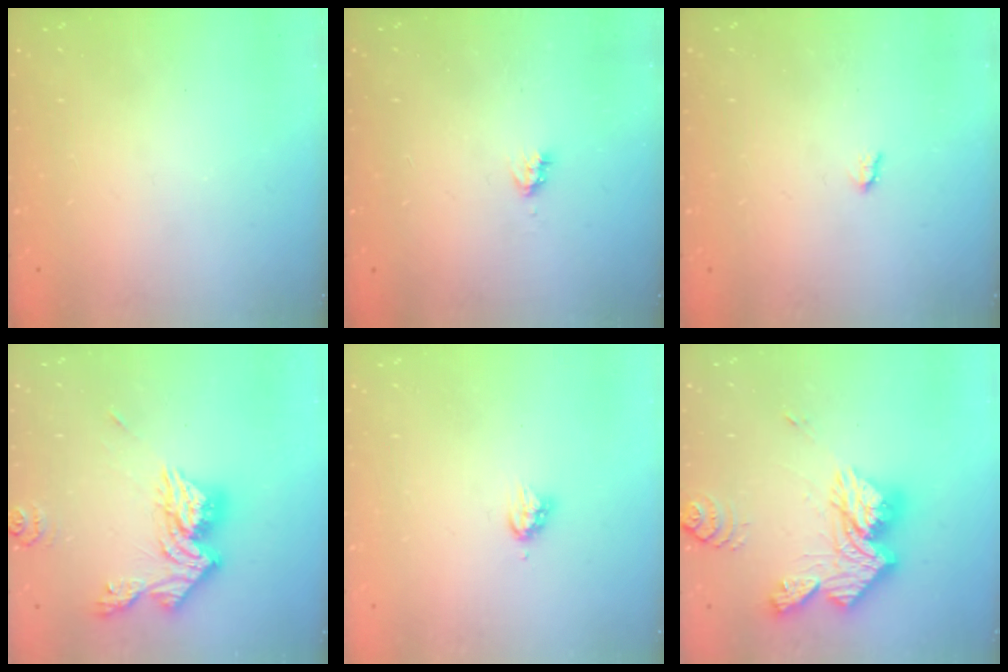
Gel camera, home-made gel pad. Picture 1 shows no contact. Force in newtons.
{"total": 2.6, "press": 2.6, "slide": 0.4}
{"total": 1.7, "press": 1.6, "slide": 0.3}
{"total": 15.2, "press": 15.1, "slide": 1.6}
{"total": 4.2, "press": 4.1, "slide": 0.5}
{"total": 19.3, "press": 19.1, "slide": 2.0}